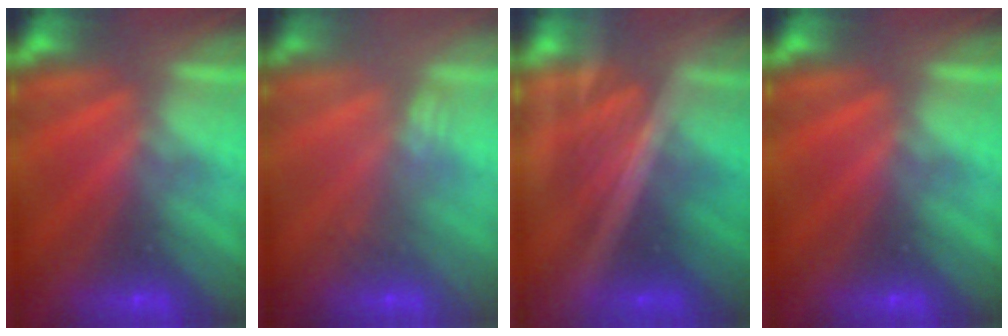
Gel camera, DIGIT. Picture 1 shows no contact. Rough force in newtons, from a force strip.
{"total": 2.4}
{"total": 1.7}
{"total": 0.0}